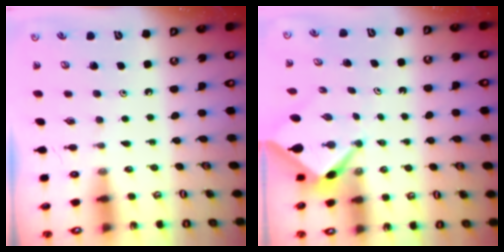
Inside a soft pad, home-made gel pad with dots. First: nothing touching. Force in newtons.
{"total": 2.8, "press": 2.8, "slide": 0.3}